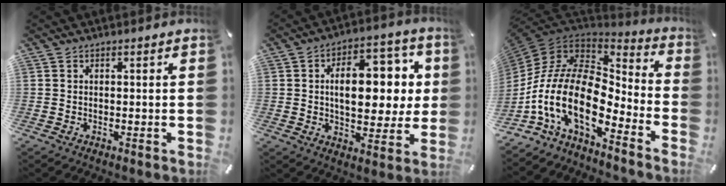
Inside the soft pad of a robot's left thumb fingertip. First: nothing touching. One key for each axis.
{"total": 16.3, "fx": 2.8, "fy": 9.7, "fz": 12.8, "tx": -0.172, "ty": 0.000, "tz": 0.046}
{"total": 19.5, "fx": -7.3, "fy": 10.4, "fz": 14.8, "tx": -0.346, "ty": -0.005, "tz": -0.137}